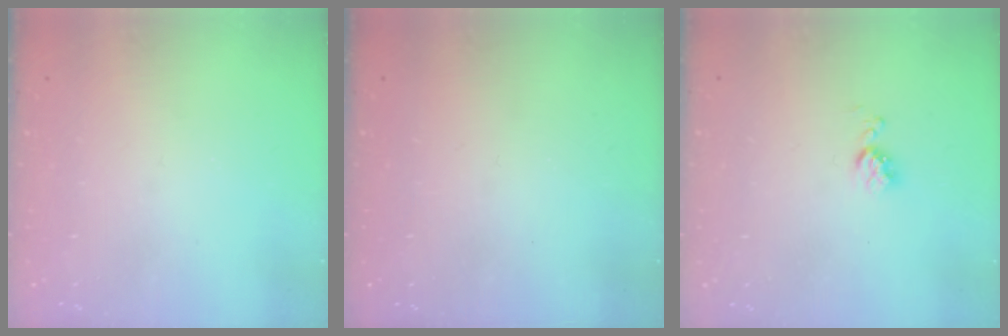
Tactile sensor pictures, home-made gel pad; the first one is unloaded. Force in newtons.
{"total": 0.0}
{"total": 4.9, "press": 4.9, "slide": 0.5}